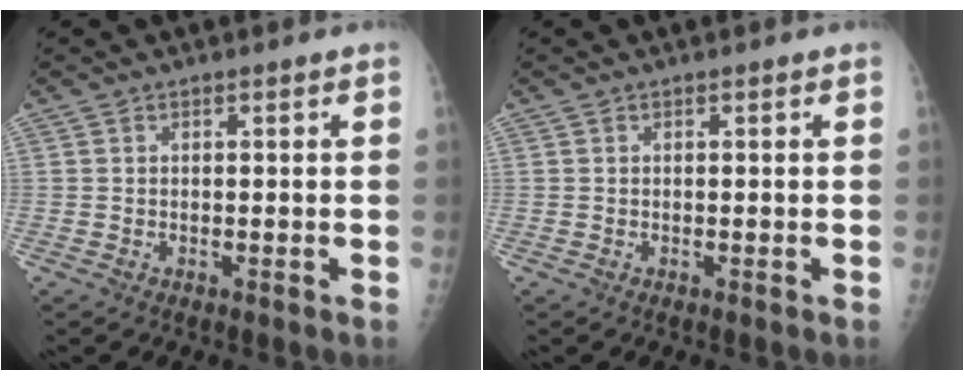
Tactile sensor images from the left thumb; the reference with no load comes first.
{"total": 0.0}